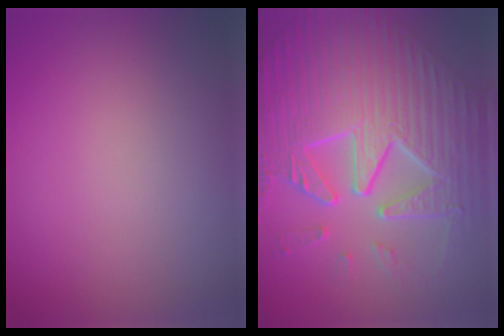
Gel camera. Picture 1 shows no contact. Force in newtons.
{"total": 11.0, "press": 7.4, "slide": 8.1}